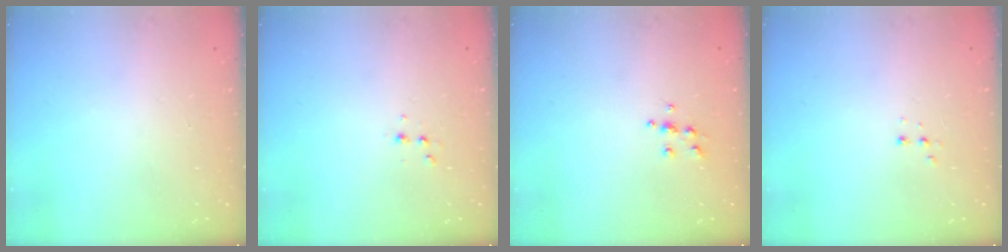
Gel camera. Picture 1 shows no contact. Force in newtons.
{"total": 2.6, "press": 2.5, "slide": 0.8}
{"total": 5.5, "press": 5.4, "slide": 0.6}
{"total": 3.0, "press": 2.9, "slide": 0.7}